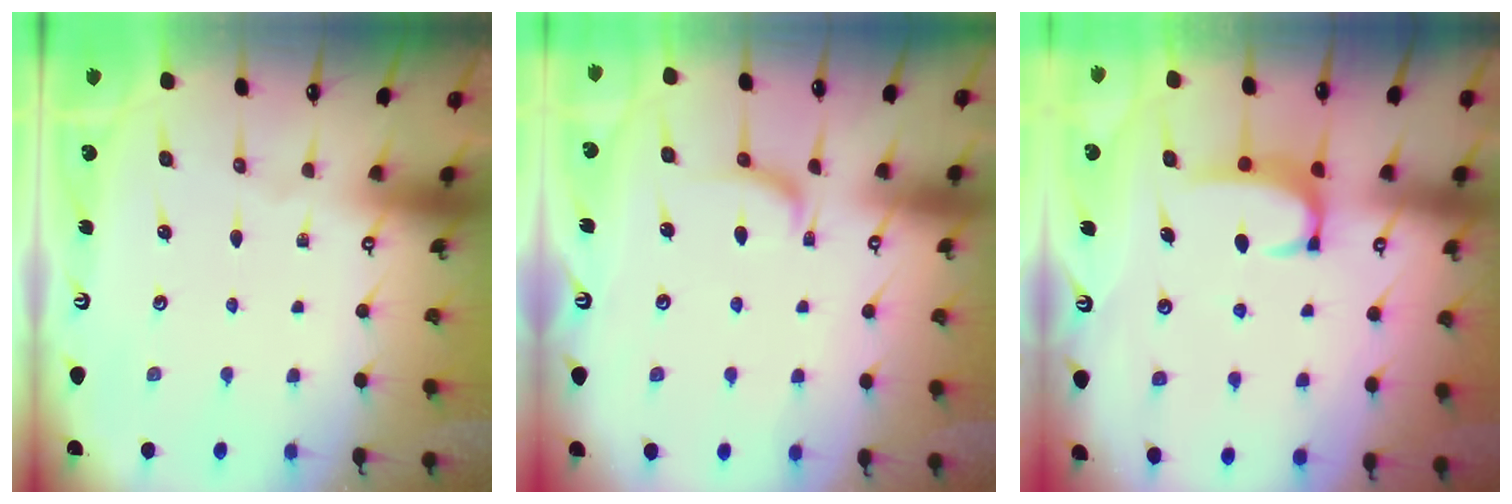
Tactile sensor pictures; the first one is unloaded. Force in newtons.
{"total": 2.9, "press": 2.8, "slide": 1.0}
{"total": 2.7, "press": 2.7, "slide": 0.5}